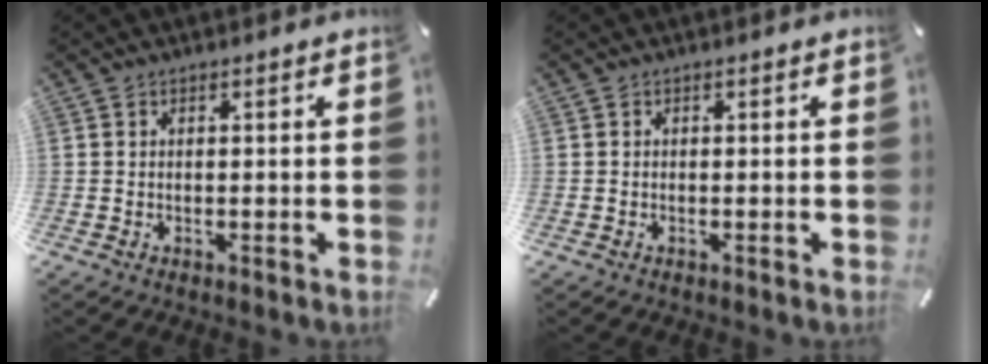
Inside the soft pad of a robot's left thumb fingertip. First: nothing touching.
{"total": 0.0}